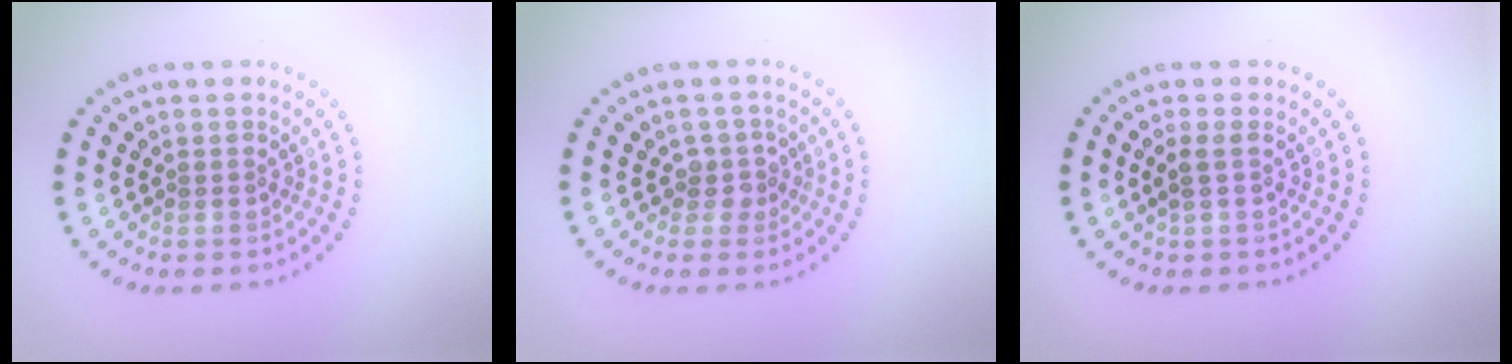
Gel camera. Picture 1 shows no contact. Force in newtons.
{"total": 1.8, "press": 1.3, "slide": 1.3}
{"total": 1.2, "press": 1.0, "slide": 0.5}